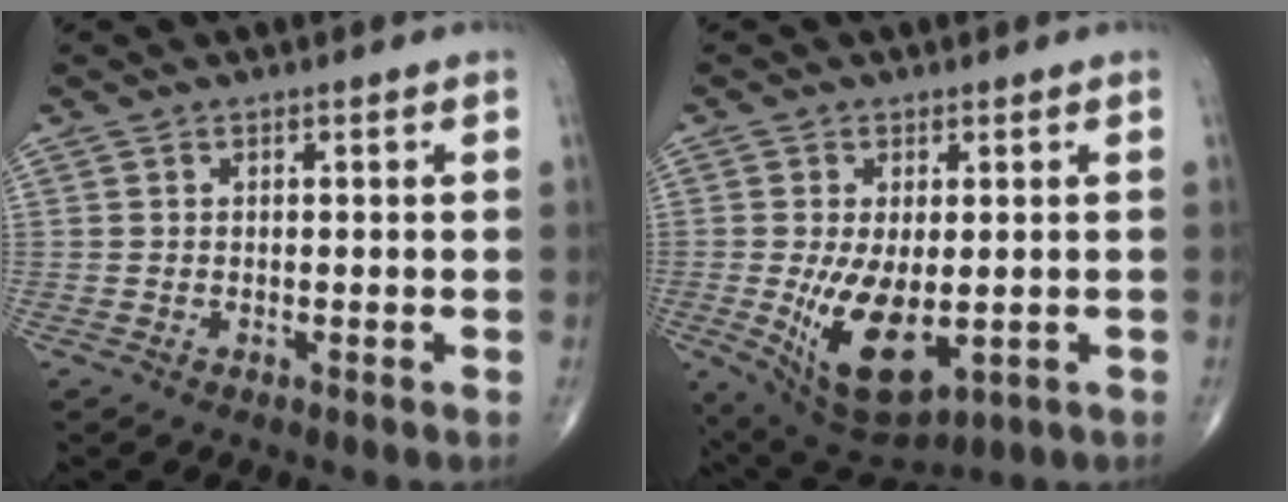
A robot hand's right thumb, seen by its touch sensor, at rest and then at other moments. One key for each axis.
{"total": 12.3, "fx": -2.1, "fy": 6.1, "fz": 10.5, "tx": -0.175, "ty": -0.021, "tz": -0.013}